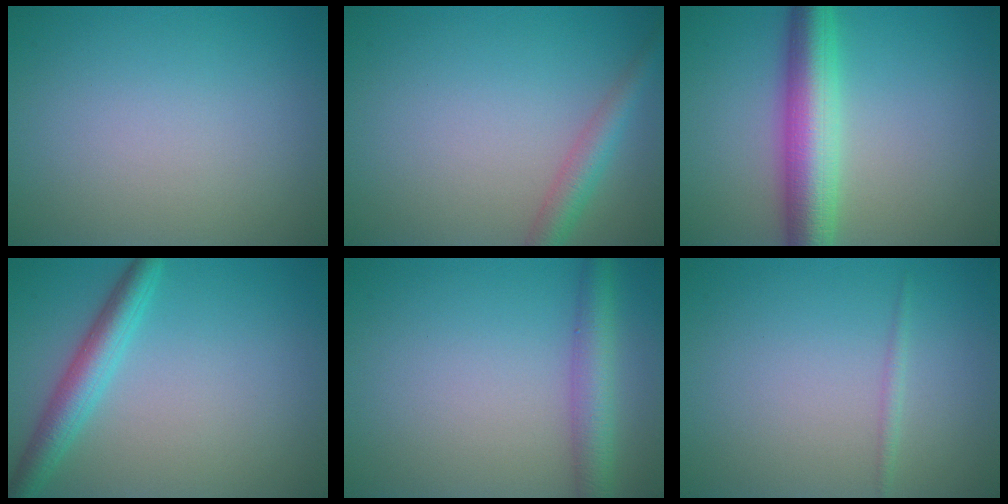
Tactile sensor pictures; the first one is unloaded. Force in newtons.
{"total": 2.8, "press": 2.8, "slide": 0.1}
{"total": 7.0, "press": 7.0, "slide": 0.0}
{"total": 3.7, "press": 3.7, "slide": 0.1}
{"total": 3.5, "press": 3.5, "slide": 0.1}
{"total": 0.8, "press": 0.8, "slide": 0.0}